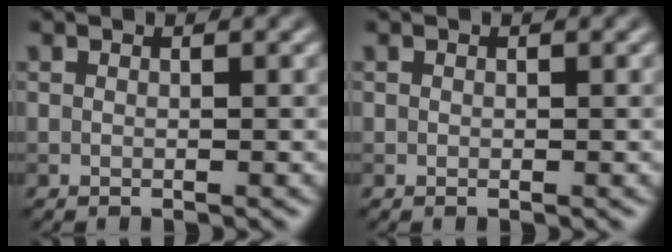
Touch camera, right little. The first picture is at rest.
{"total": 0.0}